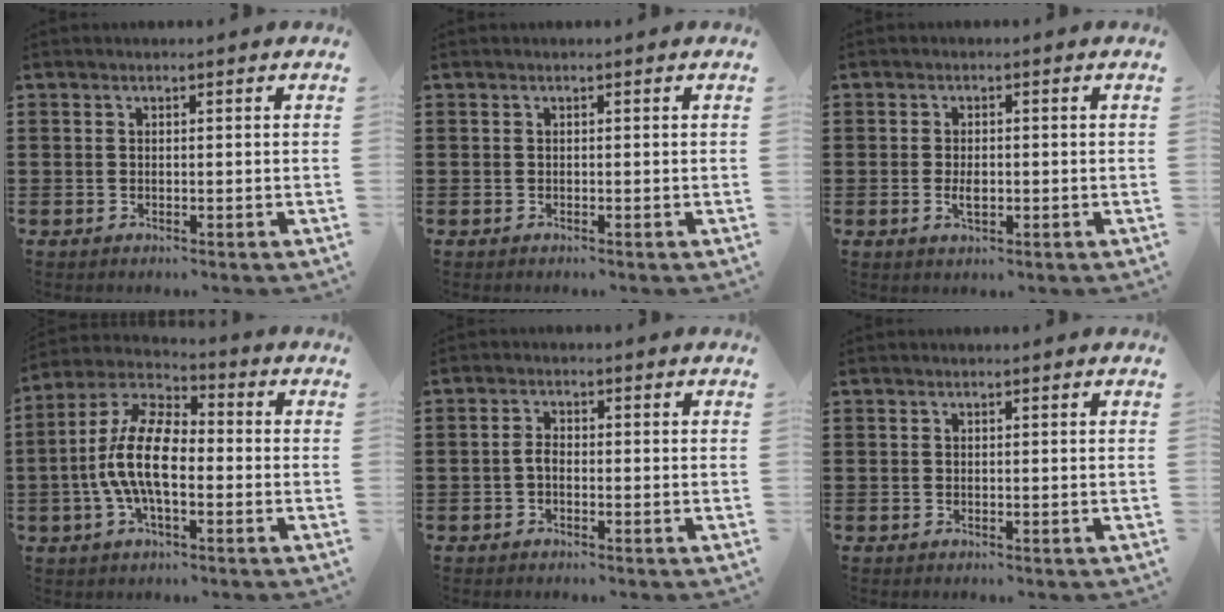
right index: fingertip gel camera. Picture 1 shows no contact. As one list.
[{"total": 0.0}, {"total": 2.4, "force": [-0.4, 1.1, 2.1], "torque": [-0.040, 0.000, -0.007]}, {"total": 11.5, "force": [-1.8, 5.1, 10.1], "torque": [-0.238, -0.005, -0.042]}, {"total": 1.8, "force": [-0.7, 0.9, 1.5], "torque": [-0.037, 0.000, -0.016]}, {"total": 0.0}]